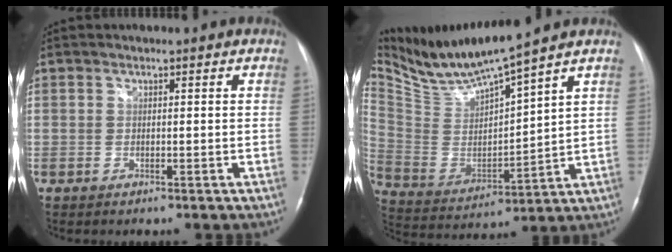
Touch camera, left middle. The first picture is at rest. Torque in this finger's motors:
{"motor_torque": [-0.21, -0.39, -0.11, 0.02]}